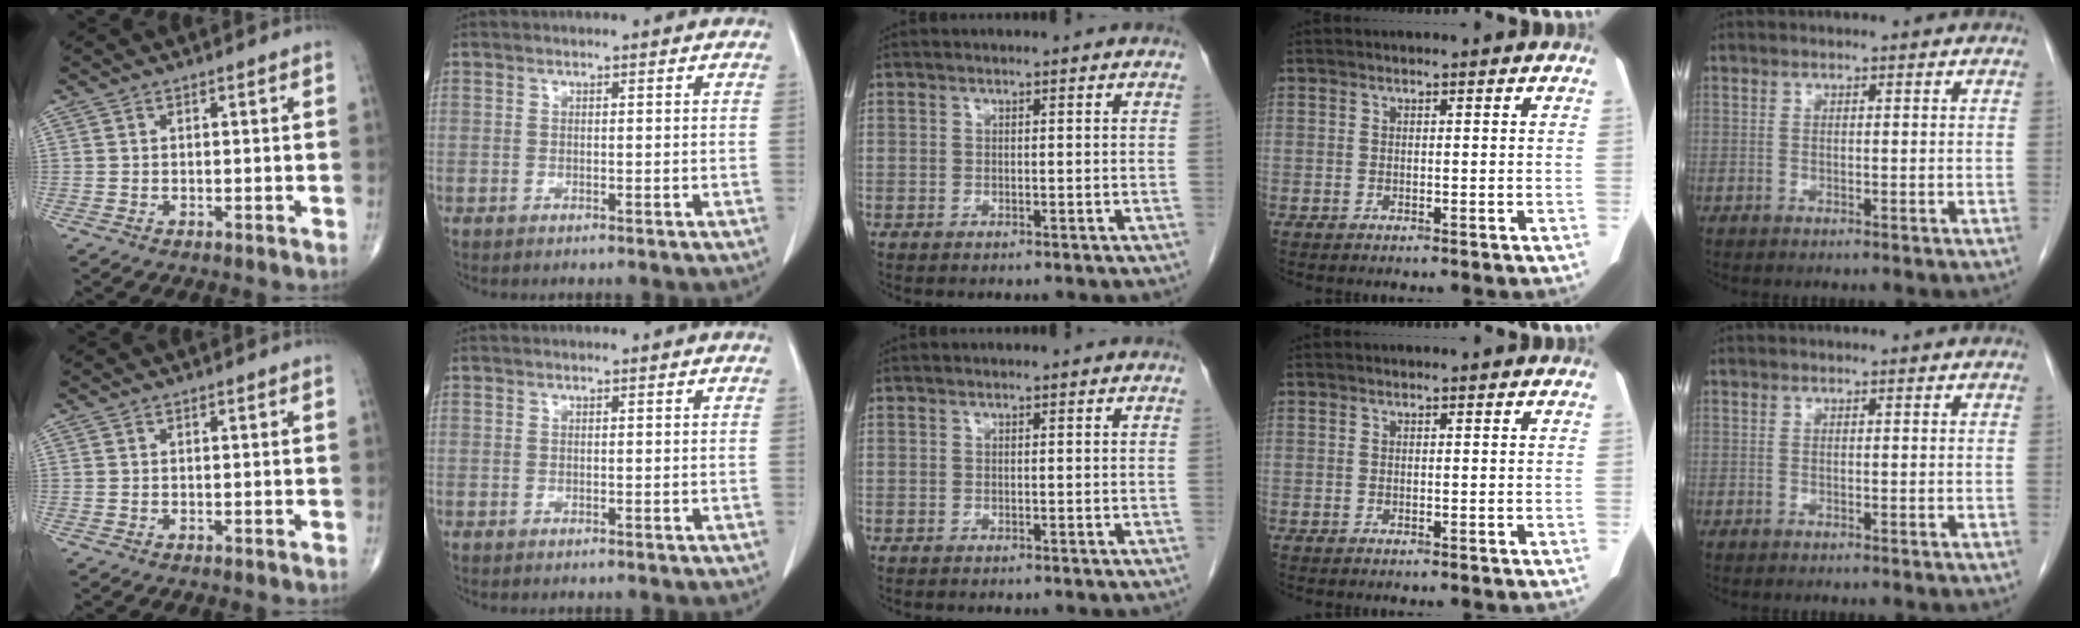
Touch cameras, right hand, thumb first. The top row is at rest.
{}